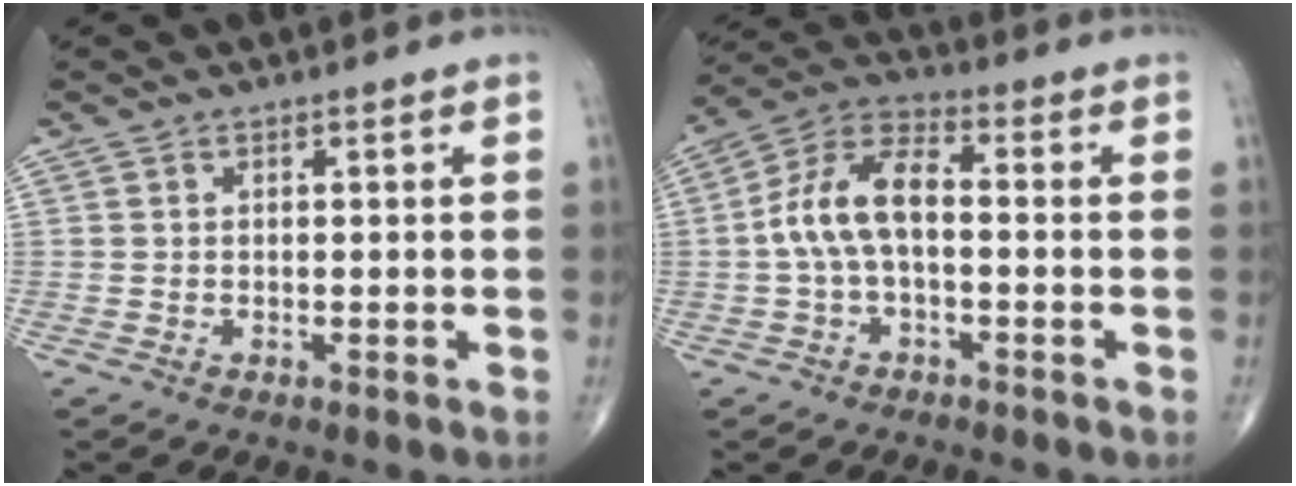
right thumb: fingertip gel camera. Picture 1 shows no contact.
{"total": 10.1, "force": [-0.7, 5.2, 8.7], "torque": [-0.173, 0.038, -0.020]}